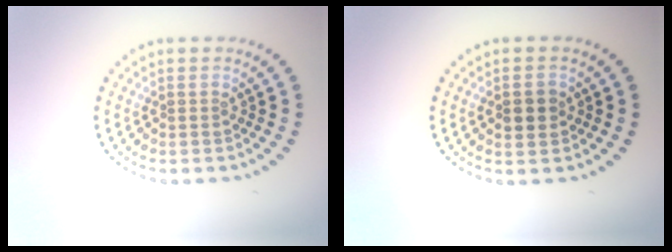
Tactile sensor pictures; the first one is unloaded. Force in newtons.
{"total": 2.3, "press": 2.3, "slide": 0.0}